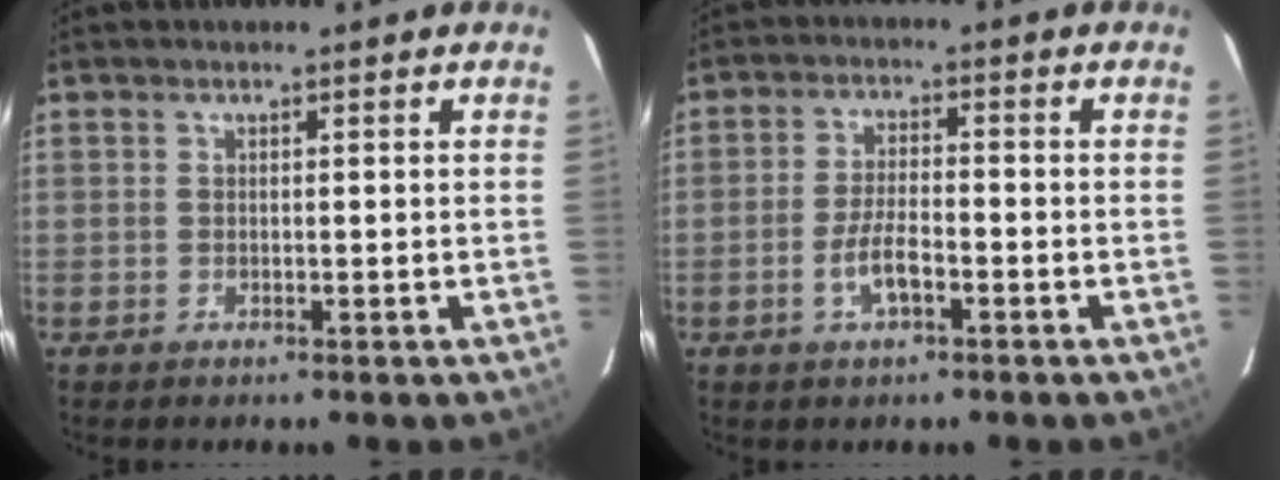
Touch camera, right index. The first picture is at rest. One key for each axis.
{"total": 5.4, "fx": -2.4, "fy": 1.7, "fz": 4.5, "tx": -0.093, "ty": 0.000, "tz": -0.044}